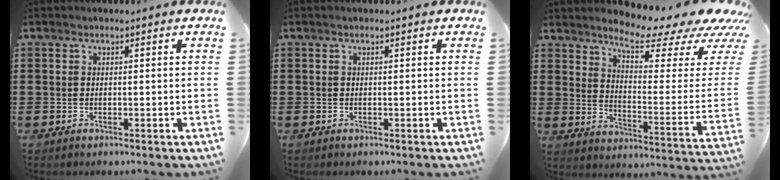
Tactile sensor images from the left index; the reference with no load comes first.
{"total": 0.0}
{"total": 8.8, "force": [7.2, 2.0, 4.6], "torque": [-0.083, -0.063, 0.117]}